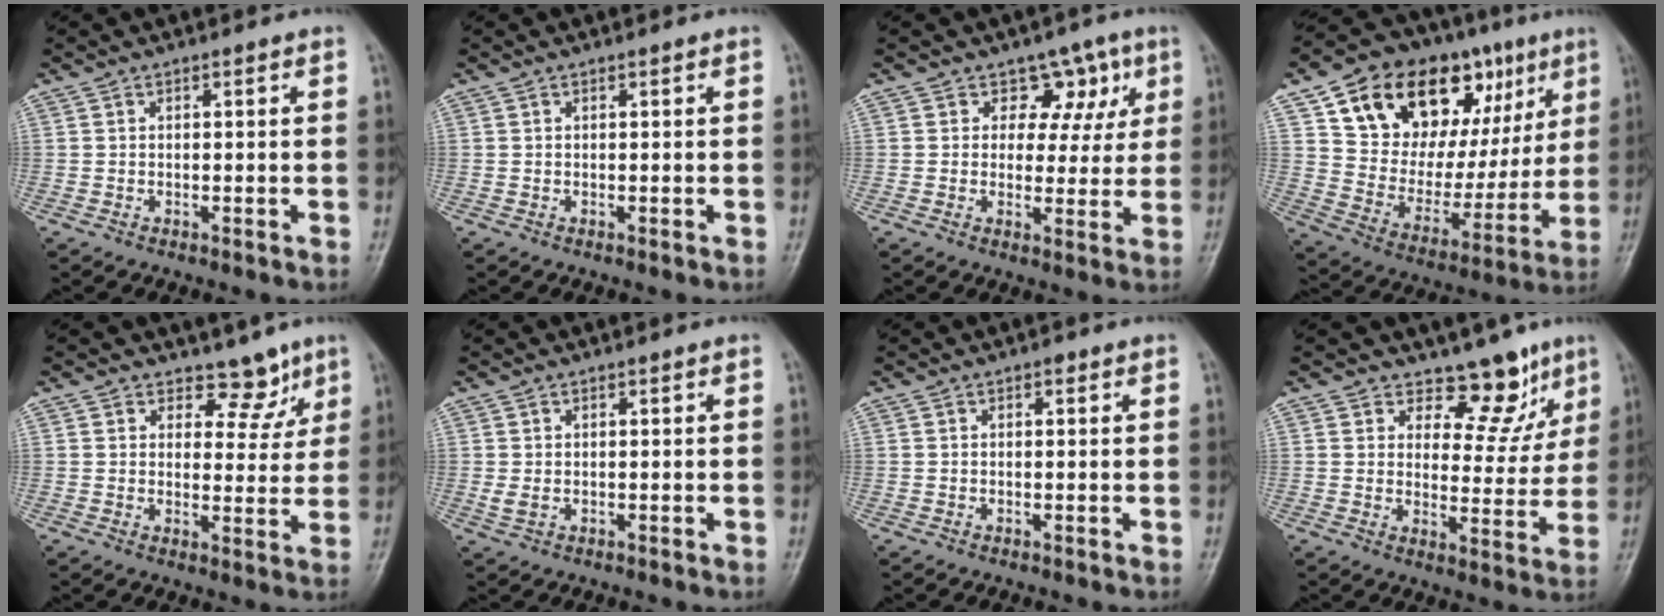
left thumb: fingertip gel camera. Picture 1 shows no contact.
{"total": 0.0}
{"total": 6.8, "force": [3.2, 5.3, 2.7], "torque": [0.014, -0.007, 0.038]}
{"total": 27.5, "force": [12.7, 16.4, 18.0], "torque": [-0.227, -0.003, 0.216]}
{"total": 5.9, "force": [4.3, 3.9, 1.5], "torque": [0.021, -0.025, 0.060]}
{"total": 1.6, "force": [0.1, 1.1, 1.2], "torque": [-0.026, -0.001, 0.006]}
{"total": 0.7, "force": [0.3, 0.4, 0.5], "torque": [-0.002, 0.001, 0.002]}
{"total": 9.3, "force": [7.0, 5.4, 2.9], "torque": [0.008, -0.048, 0.100]}